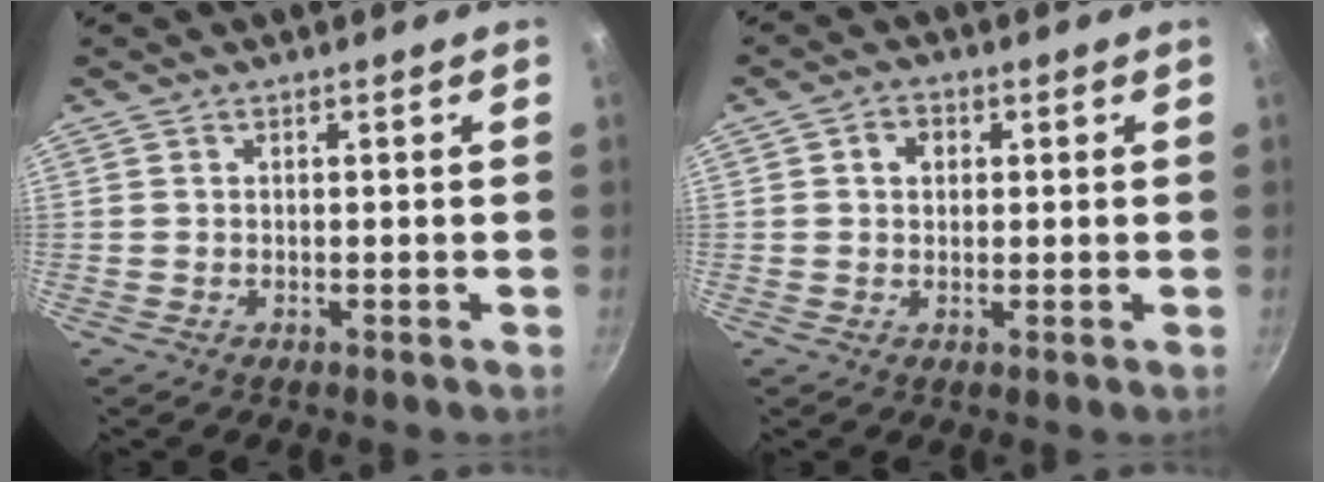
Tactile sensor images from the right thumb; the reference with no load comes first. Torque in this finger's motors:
{"motor_torque": [-0.74, 0.06, -0.13, 0.06, -0.01]}